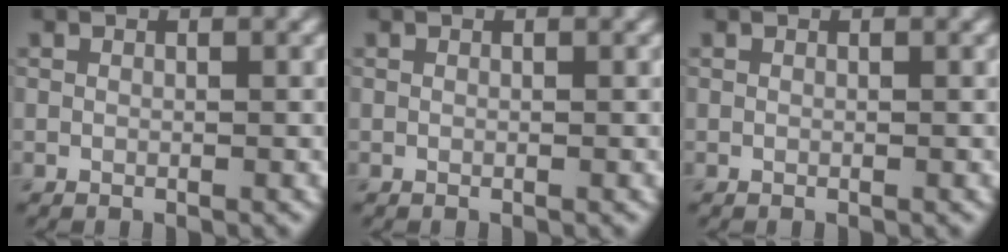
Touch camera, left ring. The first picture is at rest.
{"total": 0.0}
{"total": 0.0}